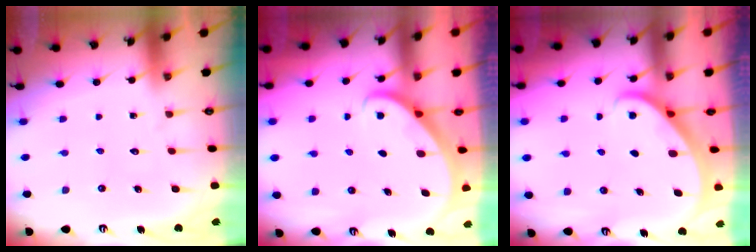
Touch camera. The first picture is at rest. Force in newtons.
{"total": 2.8, "press": 2.8, "slide": 0.2}
{"total": 2.1, "press": 2.1, "slide": 0.2}